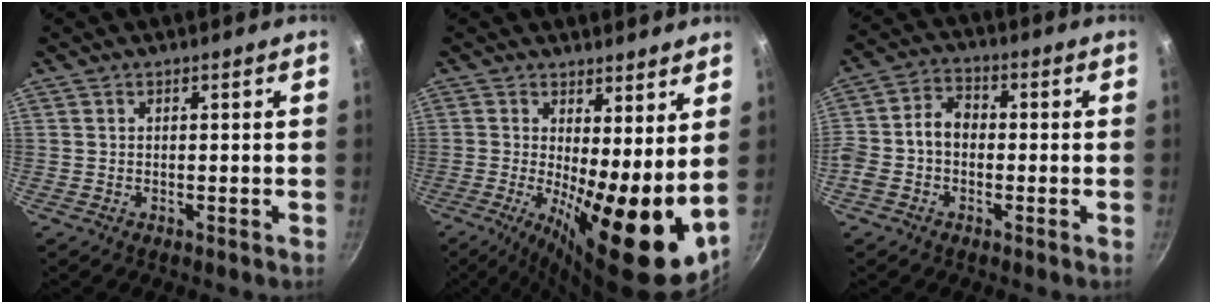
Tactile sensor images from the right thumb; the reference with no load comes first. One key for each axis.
{"total": 16.5, "fx": 0.1, "fy": 5.6, "fz": 15.5, "tx": -0.221, "ty": -0.022, "tz": 0.005}
{"total": 7.2, "fx": -1.3, "fy": 5.3, "fz": 4.6, "tx": -0.079, "ty": 0.031, "tz": -0.041}